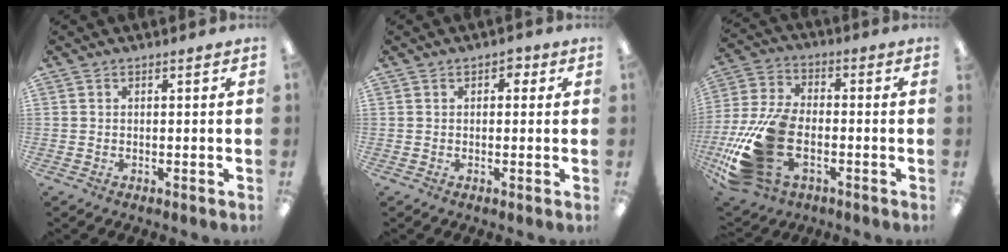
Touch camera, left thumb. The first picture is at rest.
{"total": 2.0, "force": [0.7, 1.4, 1.2], "torque": [-0.007, 0.000, 0.009]}
{"total": 20.7, "force": [-6.2, 12.9, 15.0], "torque": [-0.317, 0.027, -0.094]}